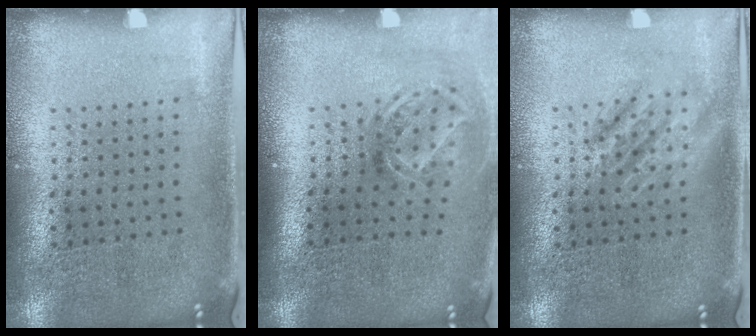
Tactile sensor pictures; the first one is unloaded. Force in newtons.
{"total": 2.0, "press": 1.3, "slide": 1.4}
{"total": 2.1, "press": 2.1, "slide": 0.2}